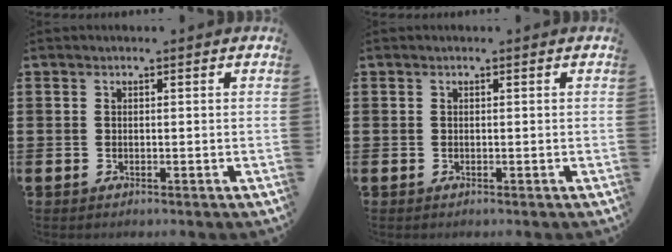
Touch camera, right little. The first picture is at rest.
{"total": 0.0}